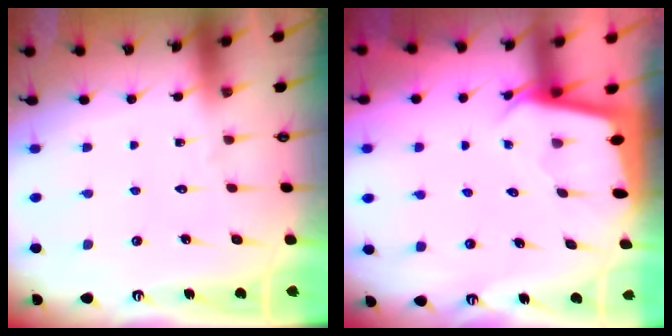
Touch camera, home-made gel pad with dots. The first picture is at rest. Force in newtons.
{"total": 2.1, "press": 2.1, "slide": 0.1}